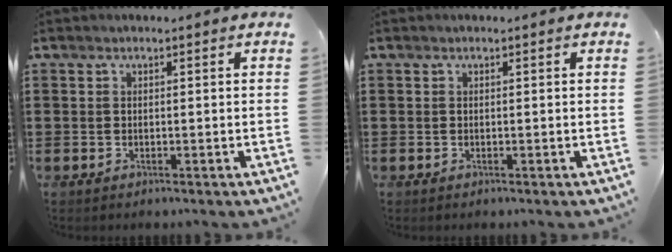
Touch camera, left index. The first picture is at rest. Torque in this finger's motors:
{"motor_torque": [-0.03, -0.02, 0.00, -0.01]}